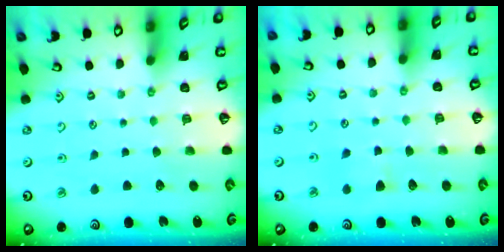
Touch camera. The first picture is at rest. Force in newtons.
{"total": 3.9, "press": 3.9, "slide": 0.6}